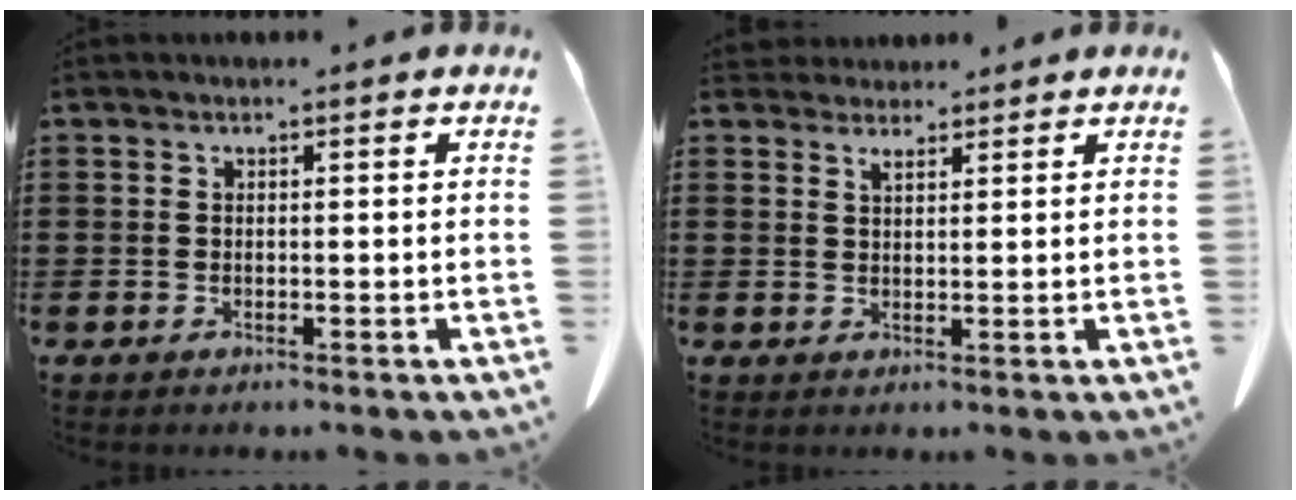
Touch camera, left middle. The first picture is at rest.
{"total": 2.2, "force": [2.0, 0.6, 0.6], "torque": [-0.009, -0.004, 0.038]}